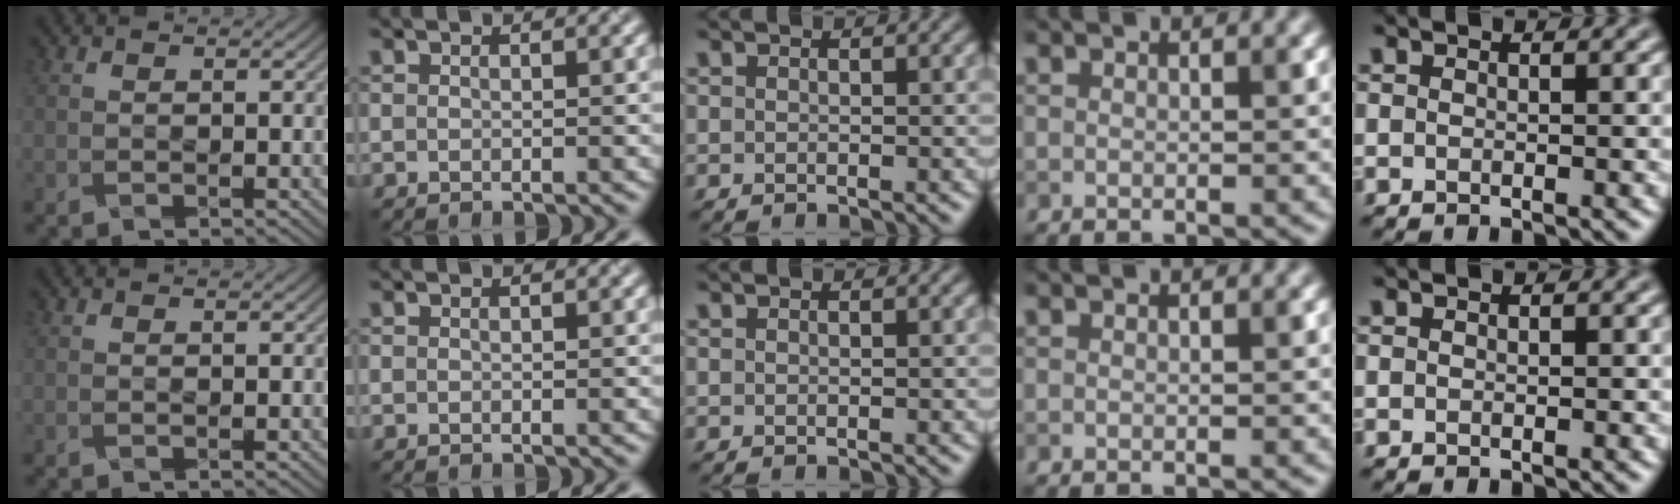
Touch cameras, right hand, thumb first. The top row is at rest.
{}